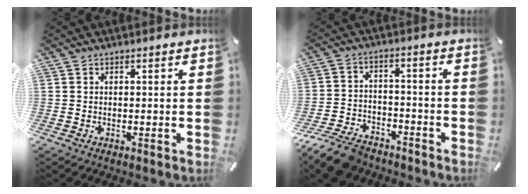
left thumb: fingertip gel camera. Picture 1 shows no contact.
{"total": 9.9, "force": [-8.0, 4.4, 3.7], "torque": [-0.068, 0.042, -0.151]}